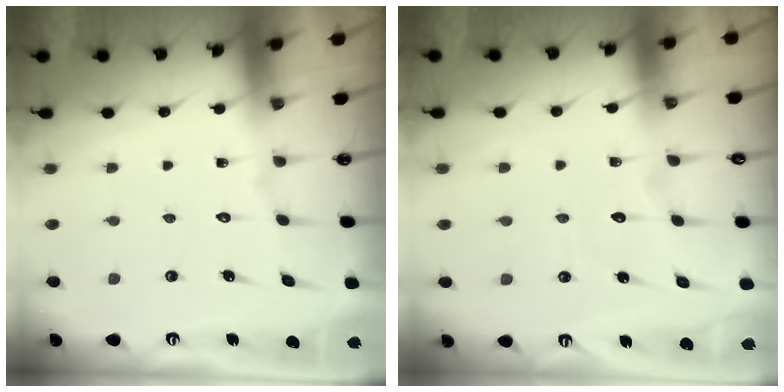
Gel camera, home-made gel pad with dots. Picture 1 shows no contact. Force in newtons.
{"total": 3.9, "press": 3.9, "slide": 0.2}